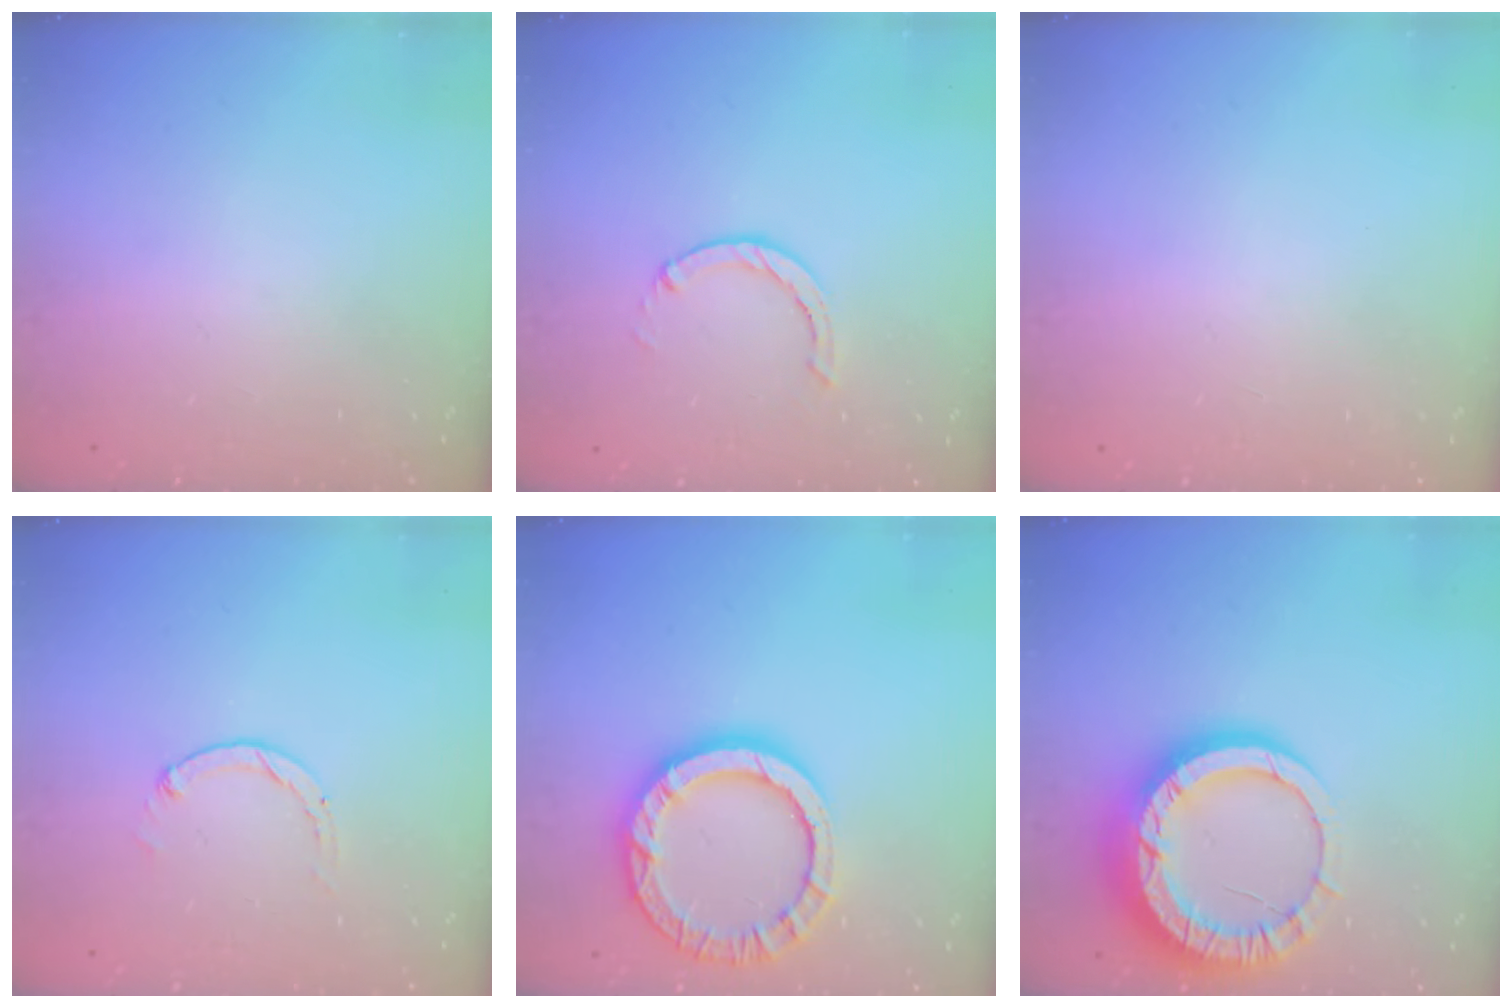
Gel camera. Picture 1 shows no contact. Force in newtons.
{"total": 0.0}
{"total": 2.6, "press": 2.6, "slide": 0.2}
{"total": 1.2, "press": 1.2, "slide": 0.3}
{"total": 13.5, "press": 13.5, "slide": 1.1}
{"total": 16.0, "press": 16.0, "slide": 1.4}